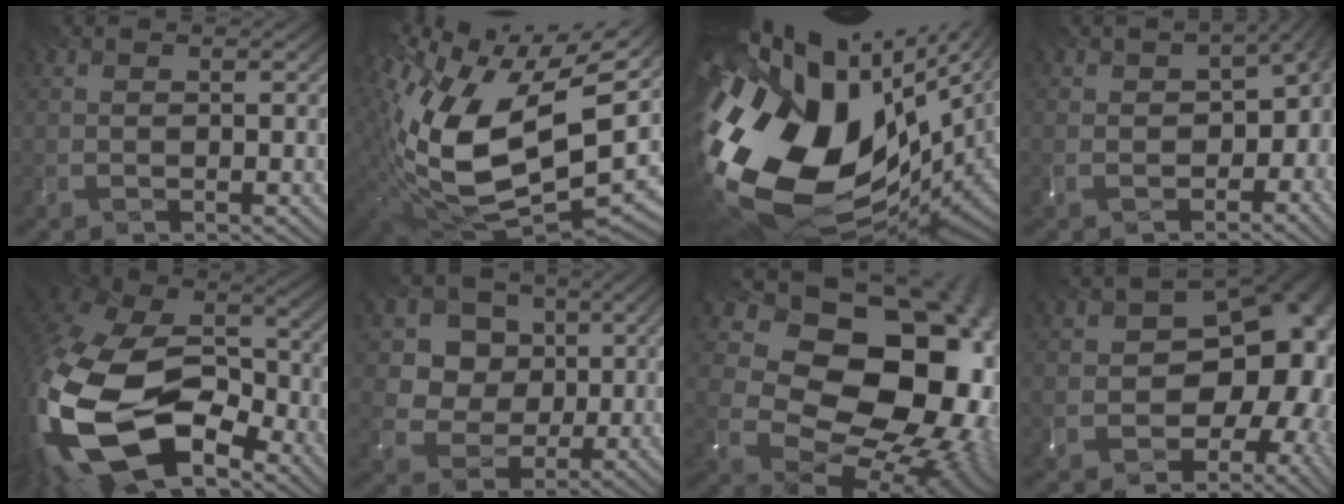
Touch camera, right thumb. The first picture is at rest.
{"total": 16.2, "force": [0.0, 9.0, 13.5], "torque": [-0.296, -0.052, 0.046]}
{"total": 20.0, "force": [-1.5, 12.1, 15.9], "torque": [-0.321, -0.056, 0.004]}
{"total": 9.4, "force": [-2.0, 6.0, 6.8], "torque": [-0.118, -0.026, 0.003]}
{"total": 20.8, "force": [-11.0, 12.5, 12.5], "torque": [-0.334, -0.086, -0.144]}
{"total": 6.4, "force": [1.4, 6.2, 1.0], "torque": [-0.068, -0.026, 0.060]}
{"total": 18.6, "force": [2.6, 14.5, 11.3], "torque": [-0.181, -0.017, 0.091]}
{"total": 15.7, "force": [-3.0, 12.0, 9.7], "torque": [-0.118, -0.052, -0.007]}